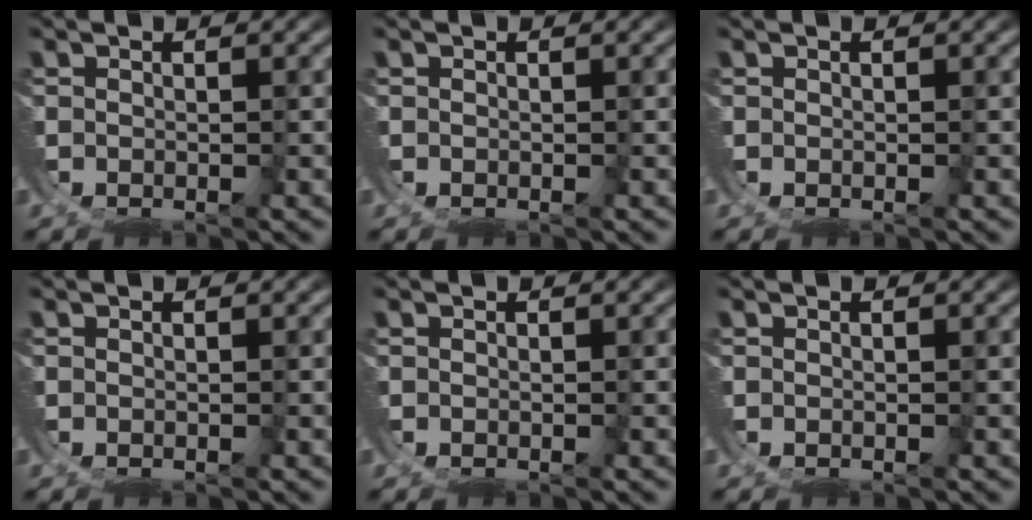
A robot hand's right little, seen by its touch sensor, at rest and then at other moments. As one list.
[{"total": 0.0}, {"total": 0.0}, {"total": 0.0}, {"total": 0.0}, {"total": 0.0}]